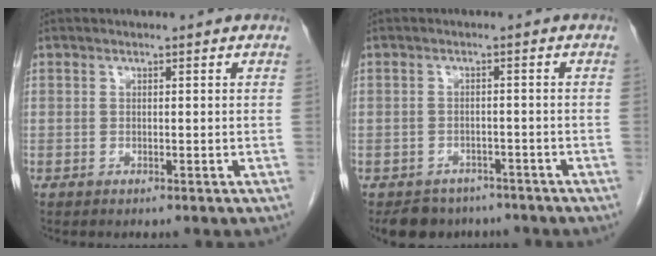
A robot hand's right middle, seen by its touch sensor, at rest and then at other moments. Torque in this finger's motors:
{"motor_torque": [0.00, 0.00, 0.00, 0.00]}